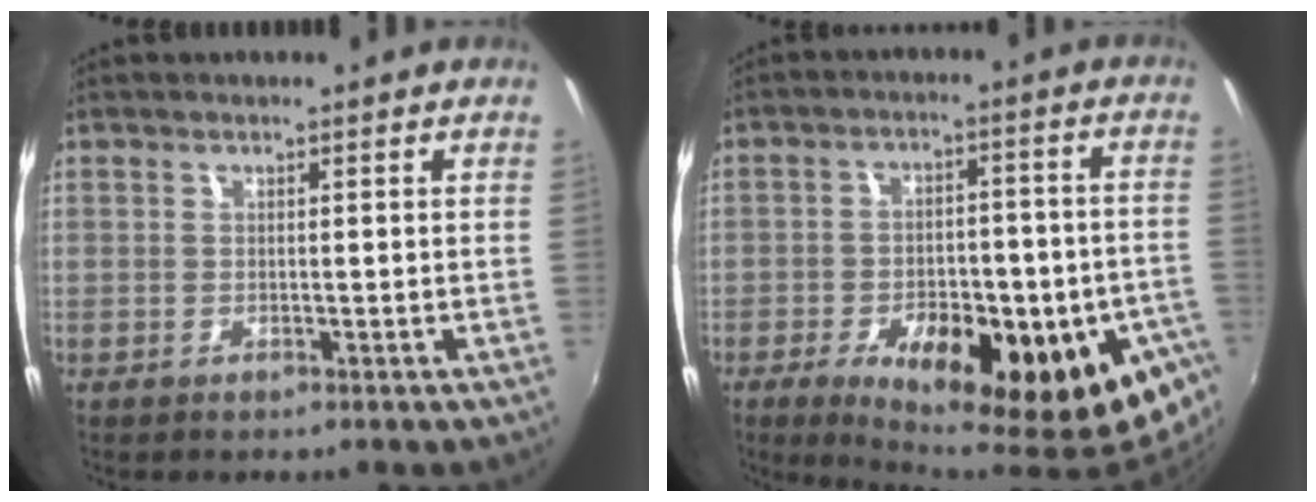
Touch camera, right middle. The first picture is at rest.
{"total": 25.0, "force": [-11.7, 10.1, 19.6], "torque": [-0.301, -0.042, -0.145]}